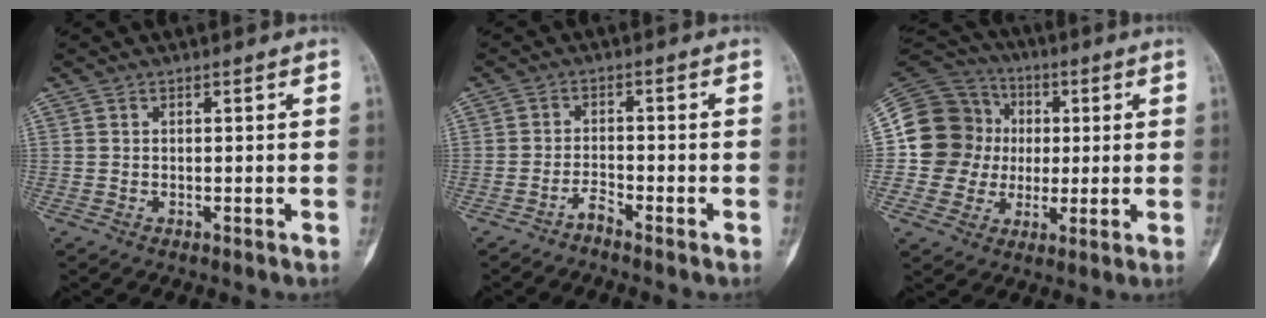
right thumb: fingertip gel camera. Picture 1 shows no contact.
{"total": 2.0, "force": [-1.9, 0.2, 0.7], "torque": [-0.017, 0.012, -0.037]}
{"total": 16.7, "force": [0.8, 15.9, 5.0], "torque": [-0.066, 0.044, 0.017]}